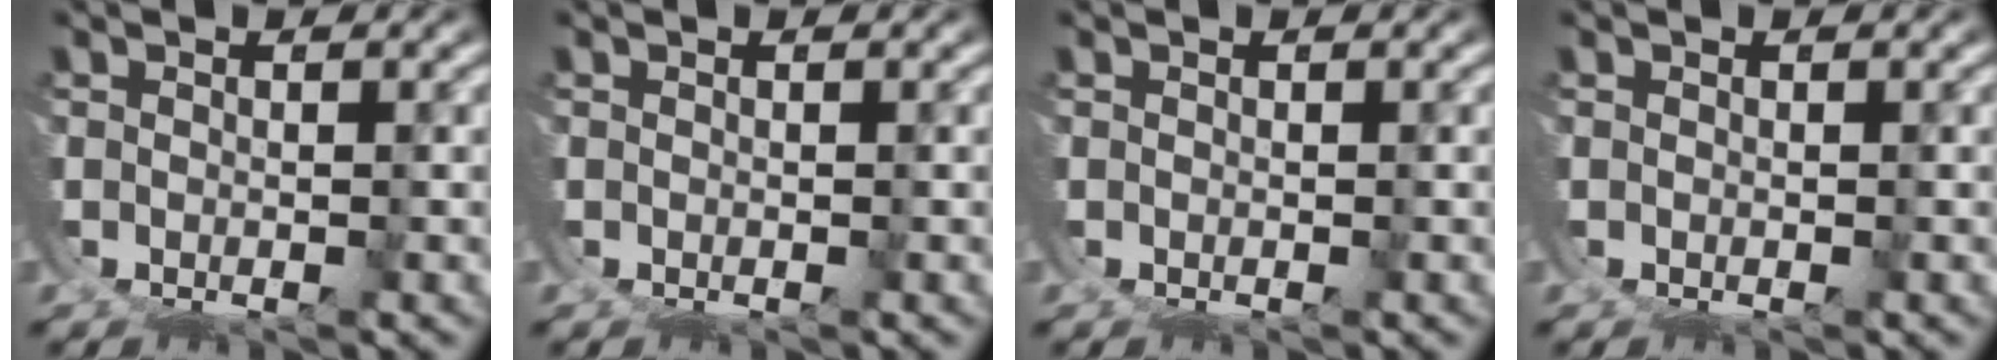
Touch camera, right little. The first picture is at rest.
{"total": 0.0}
{"total": 0.0}
{"total": 0.0}